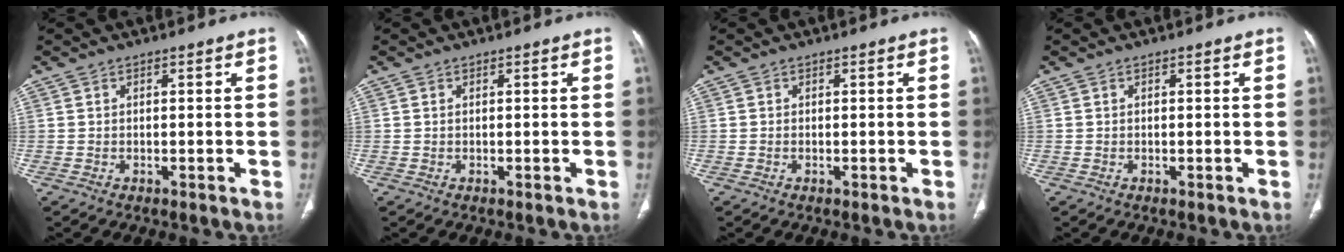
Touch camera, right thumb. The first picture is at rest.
{"total": 0.0}
{"total": 0.0}
{"total": 0.0}